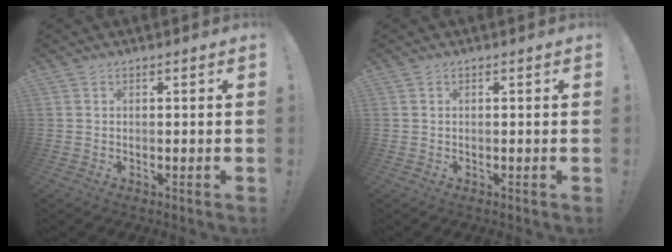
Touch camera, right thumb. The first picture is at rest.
{"total": 0.0}